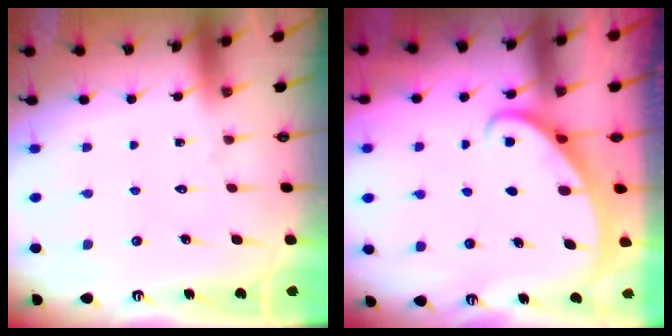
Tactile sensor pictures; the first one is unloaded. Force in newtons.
{"total": 2.2, "press": 2.2, "slide": 0.3}